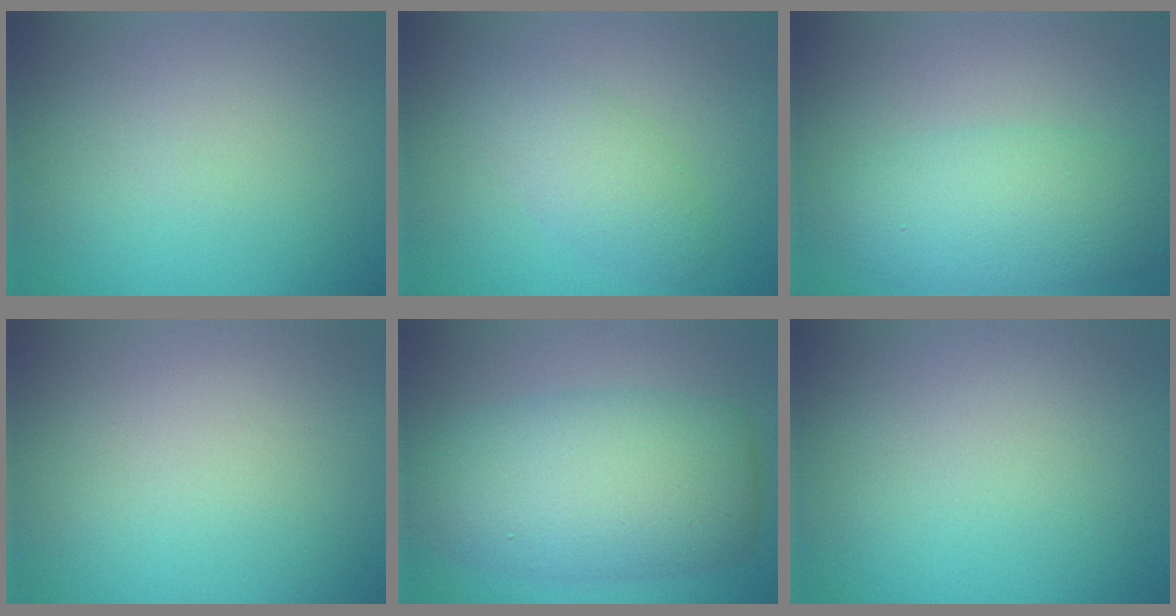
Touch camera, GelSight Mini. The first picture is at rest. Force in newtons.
{"total": 2.8, "press": 2.8, "slide": 0.2}
{"total": 5.1, "press": 5.1, "slide": 0.1}
{"total": 0.0}
{"total": 8.3, "press": 8.3, "slide": 0.4}
{"total": 0.0}